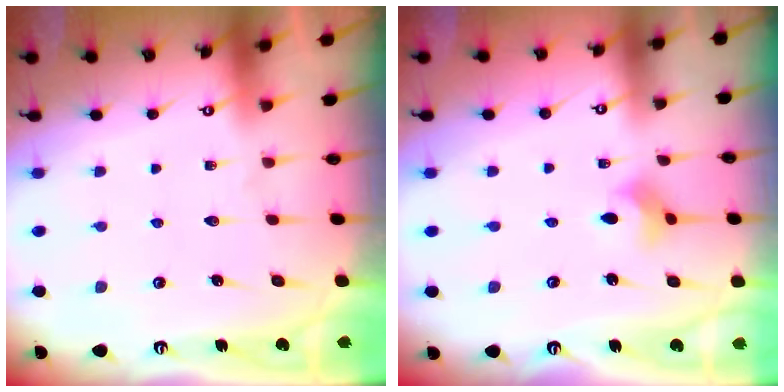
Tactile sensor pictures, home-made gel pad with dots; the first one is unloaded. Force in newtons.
{"total": 4.7, "press": 4.6, "slide": 0.7}